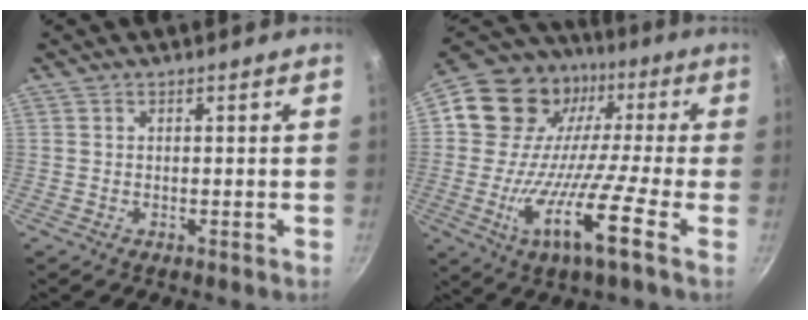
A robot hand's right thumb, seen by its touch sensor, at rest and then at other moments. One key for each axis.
{"total": 19.7, "fx": -4.3, "fy": 10.8, "fz": 15.8, "tx": -0.265, "ty": 0.034, "tz": -0.100}